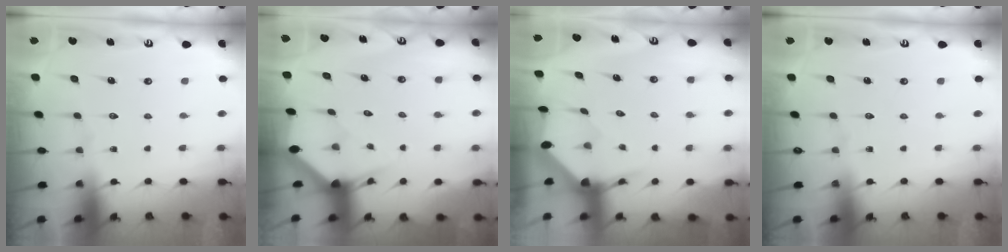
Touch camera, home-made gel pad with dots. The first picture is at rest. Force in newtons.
{"total": 2.9, "press": 2.9, "slide": 0.1}
{"total": 3.7, "press": 3.6, "slide": 0.5}
{"total": 0.0}